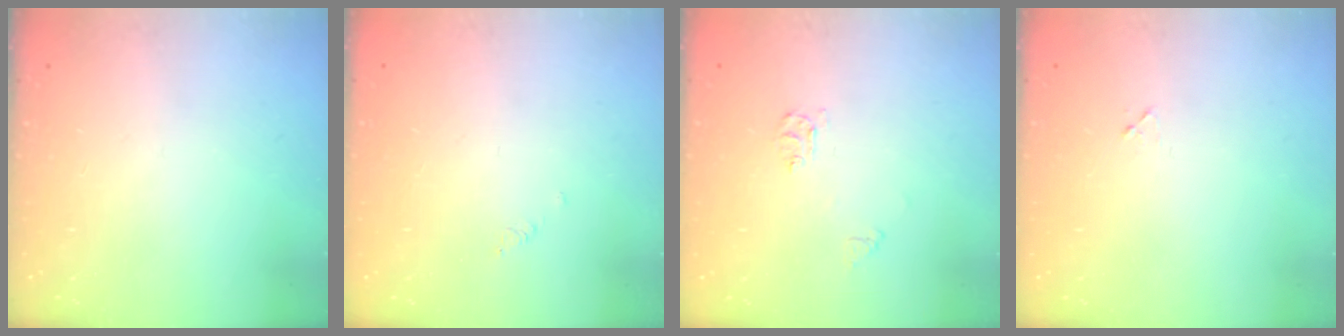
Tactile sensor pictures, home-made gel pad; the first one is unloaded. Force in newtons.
{"total": 2.8, "press": 2.7, "slide": 0.3}
{"total": 5.5, "press": 5.4, "slide": 0.6}
{"total": 2.2, "press": 2.2, "slide": 0.1}